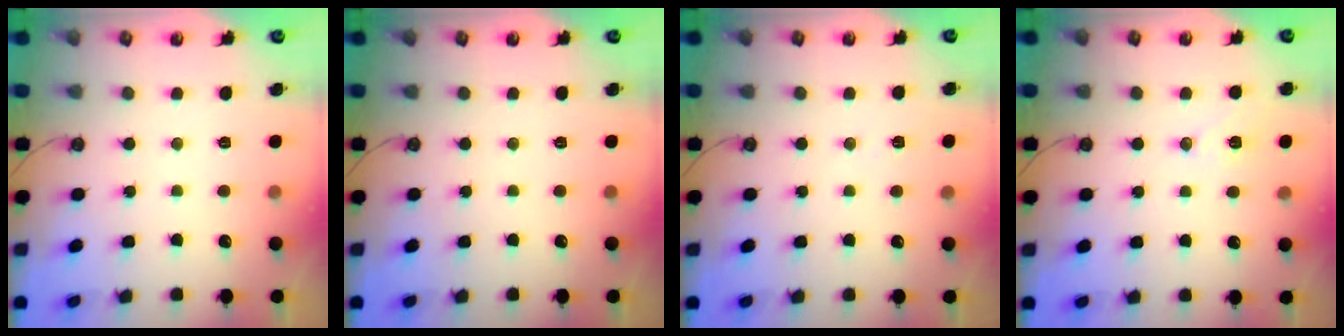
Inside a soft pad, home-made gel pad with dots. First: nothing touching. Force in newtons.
{"total": 0.0}
{"total": 2.3, "press": 1.3, "slide": 1.9}
{"total": 8.7, "press": 7.9, "slide": 3.7}